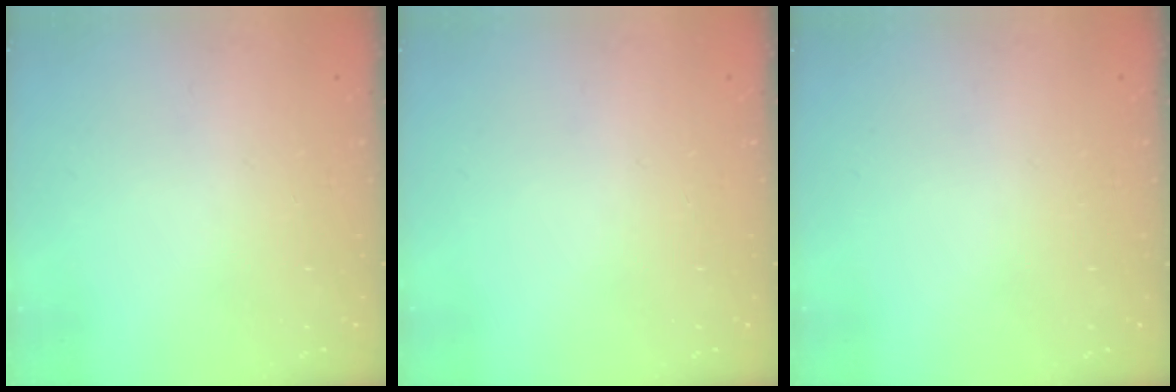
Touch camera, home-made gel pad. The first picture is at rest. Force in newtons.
{"total": 0.0}
{"total": 0.0}